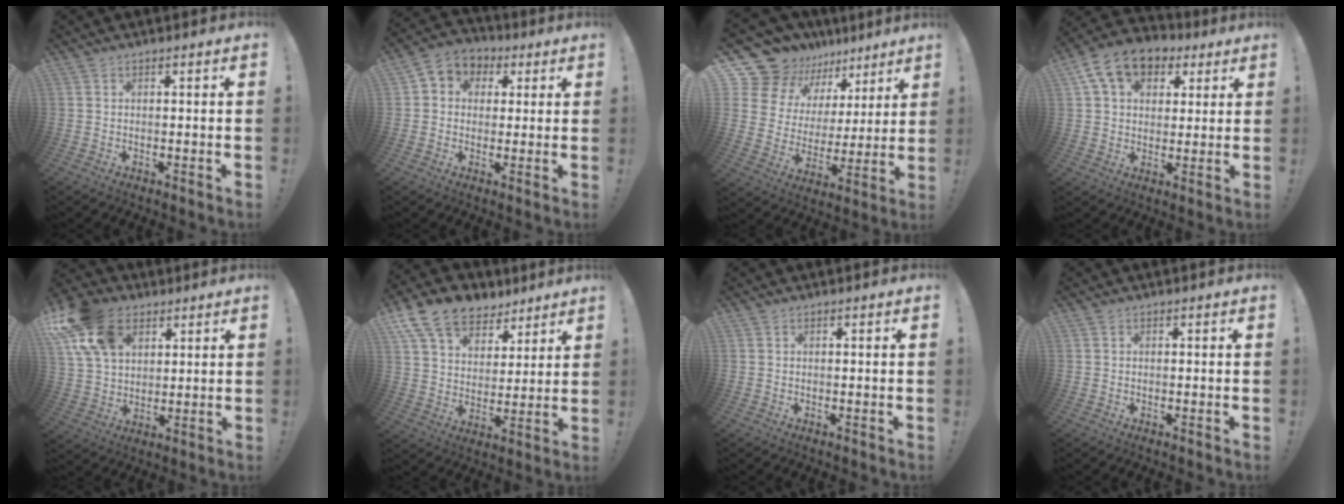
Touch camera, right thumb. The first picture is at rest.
{"total": 5.8, "force": [0.2, 5.5, 2.0], "torque": [-0.018, 0.002, 0.008]}
{"total": 13.5, "force": [11.0, 7.4, 2.3], "torque": [-0.057, -0.092, 0.216]}
{"total": 13.5, "force": [6.1, 9.7, 7.3], "torque": [-0.119, -0.015, 0.119]}
{"total": 17.6, "force": [8.4, 12.1, 9.7], "torque": [-0.174, -0.032, 0.159]}
{"total": 15.0, "force": [10.0, 9.6, 5.8], "torque": [-0.095, -0.067, 0.190]}
{"total": 0.0}
{"total": 0.0}